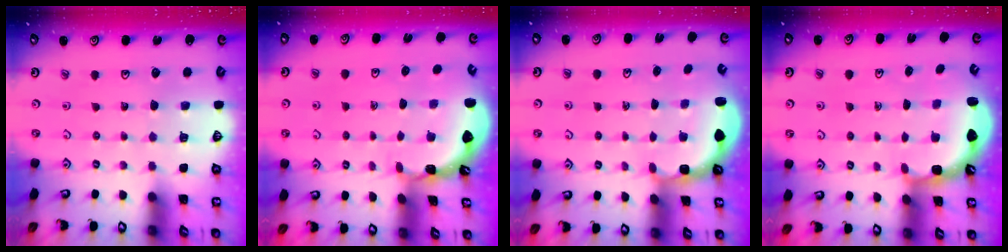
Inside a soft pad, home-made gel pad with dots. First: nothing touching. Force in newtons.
{"total": 1.6, "press": 1.6, "slide": 0.2}
{"total": 3.0, "press": 2.0, "slide": 2.2}
{"total": 3.8, "press": 3.4, "slide": 1.8}